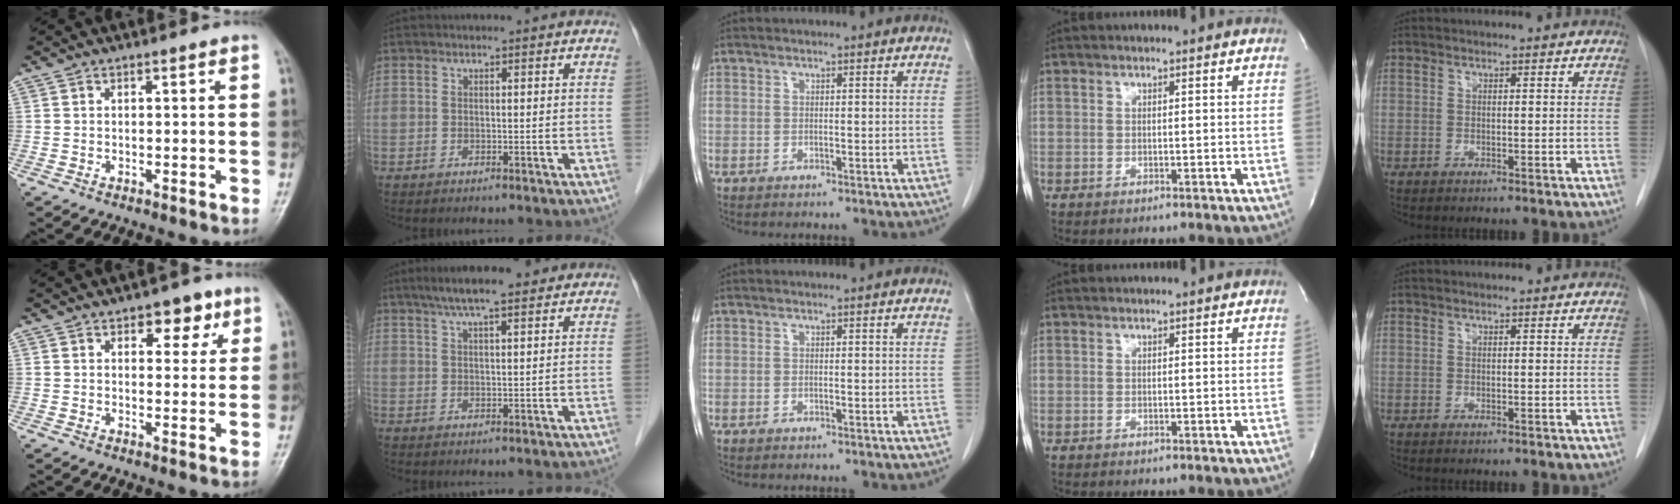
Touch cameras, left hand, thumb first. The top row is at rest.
{"thumb": {"total": 5.9, "force": [3.2, 3.4, 3.7], "torque": [-0.016, -0.012, 0.038]}, "index": {"total": 7.9, "force": [6.0, 1.0, 5.0], "torque": [-0.081, 0.029, 0.097]}}